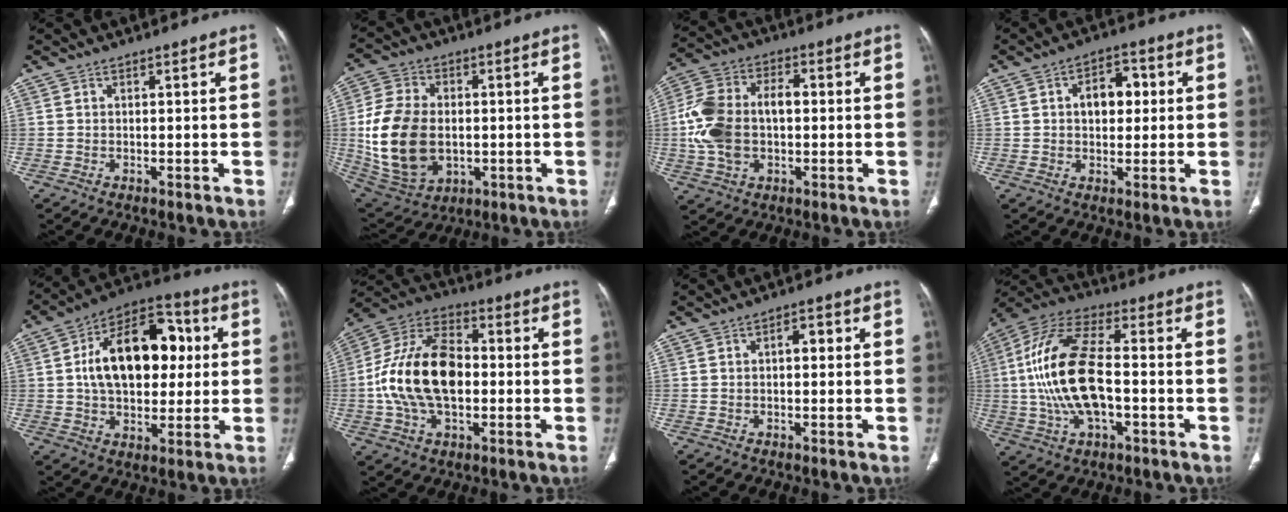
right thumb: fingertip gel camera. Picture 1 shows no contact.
{"total": 18.5, "force": [-0.9, 12.8, 13.3], "torque": [-0.250, -0.001, 0.002]}
{"total": 14.4, "force": [-0.4, 9.1, 11.1], "torque": [-0.228, 0.032, -0.008]}
{"total": 7.6, "force": [1.1, 4.9, 5.7], "torque": [-0.060, 0.015, 0.013]}
{"total": 20.5, "force": [2.8, 12.6, 15.9], "torque": [-0.218, 0.024, 0.042]}
{"total": 19.1, "force": [-1.1, 11.7, 15.0], "torque": [-0.274, 0.032, -0.022]}
{"total": 2.4, "force": [0.2, 1.4, 2.0], "torque": [-0.019, 0.009, -0.002]}
{"total": 18.8, "force": [-1.4, 8.9, 16.5], "torque": [-0.337, 0.027, -0.027]}